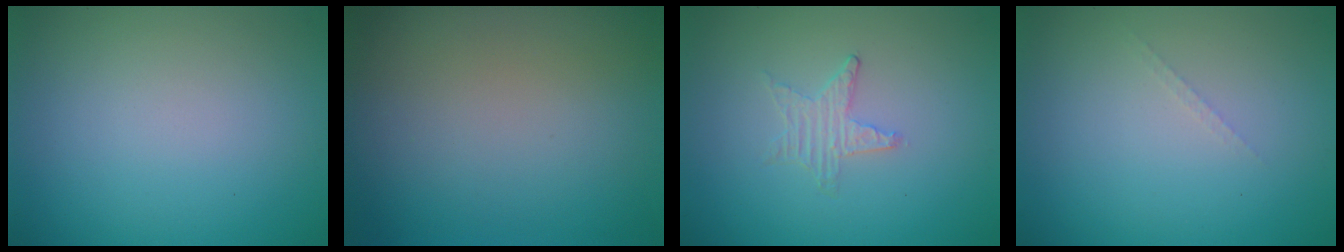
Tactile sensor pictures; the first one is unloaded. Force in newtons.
{"total": 0.0}
{"total": 0.5, "press": 0.5, "slide": 0.1}
{"total": 0.6, "press": 0.6, "slide": 0.1}